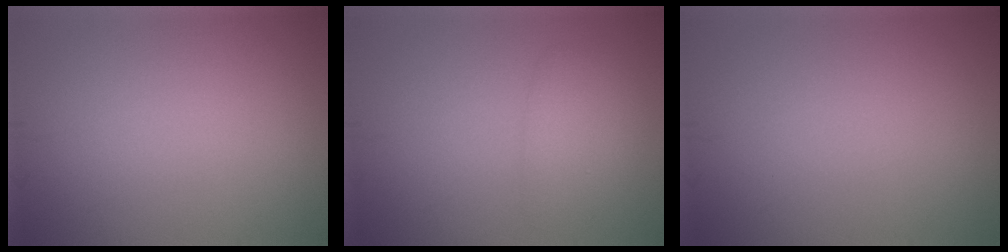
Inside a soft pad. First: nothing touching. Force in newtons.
{"total": 2.2, "press": 2.2, "slide": 0.2}
{"total": 0.0}